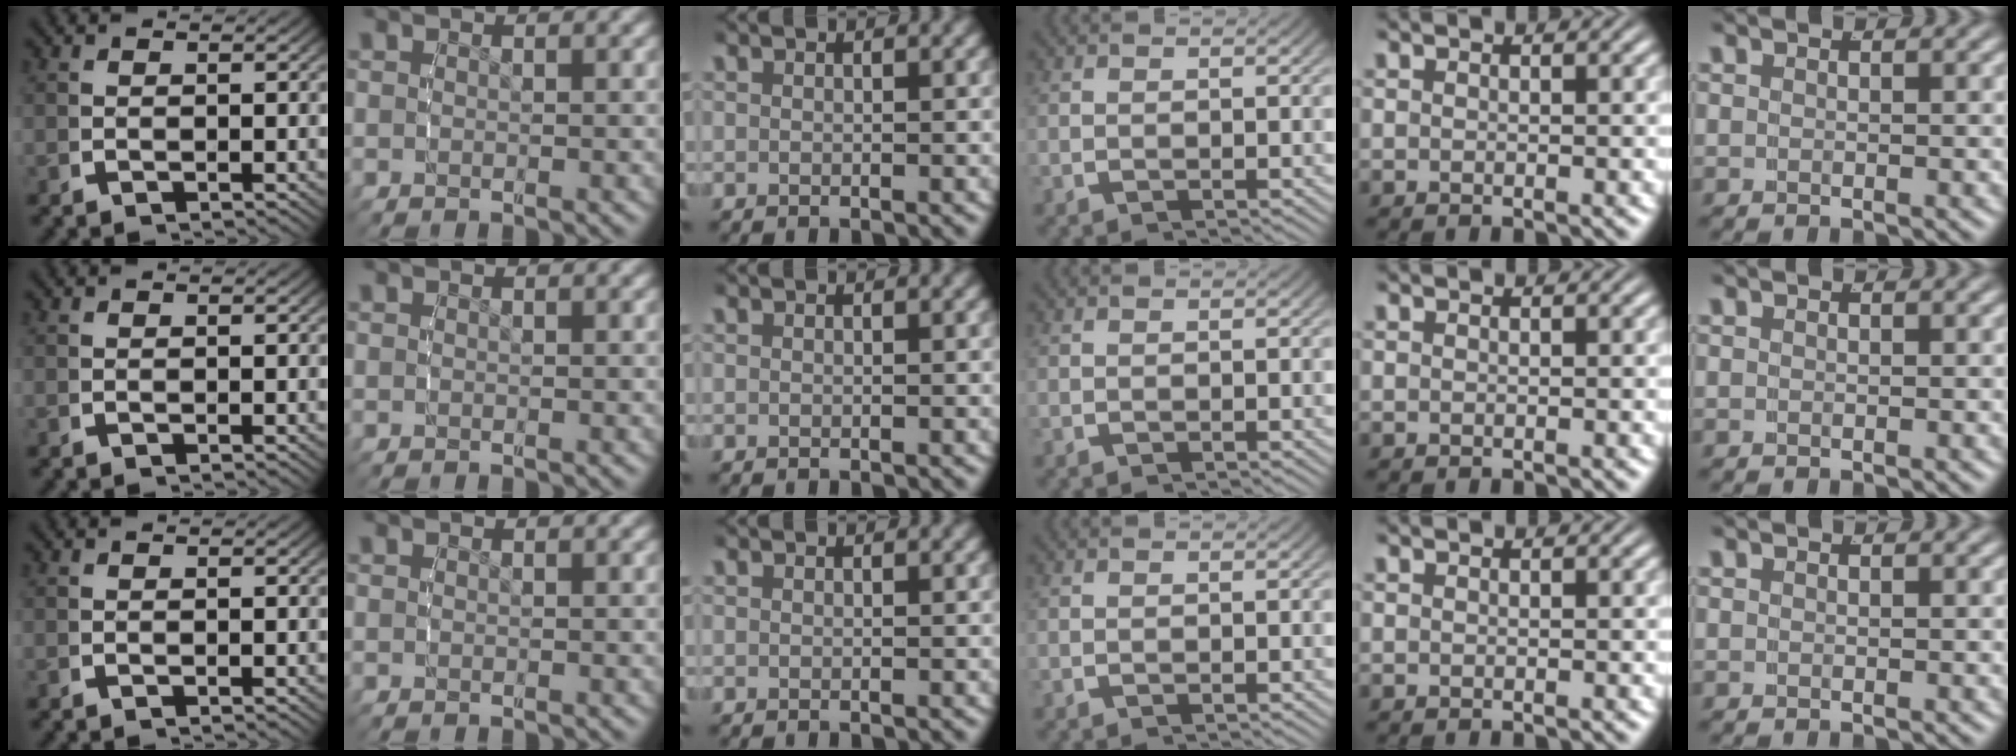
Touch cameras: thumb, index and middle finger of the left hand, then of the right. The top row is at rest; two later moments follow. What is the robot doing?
{"motion": "reach", "object": "paper towel"}